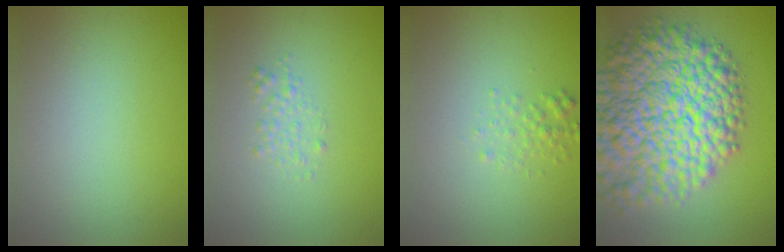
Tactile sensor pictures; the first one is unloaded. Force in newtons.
{"total": 1.2, "press": 1.2, "slide": 0.0}
{"total": 1.4, "press": 1.4, "slide": 0.1}
{"total": 15.3, "press": 15.3, "slide": 0.8}